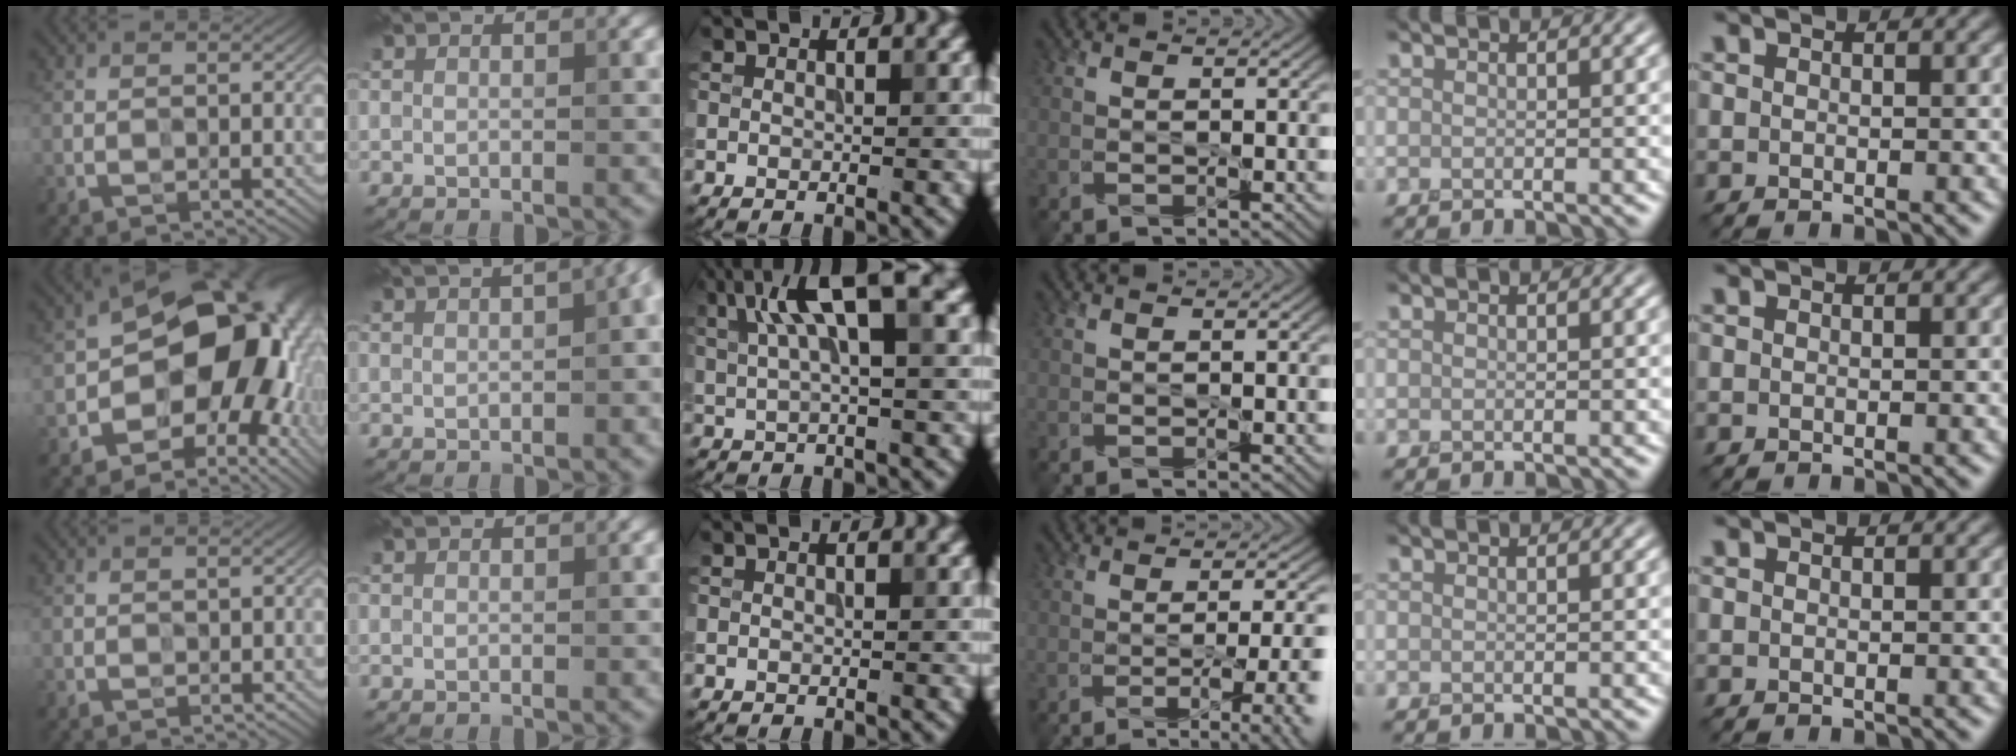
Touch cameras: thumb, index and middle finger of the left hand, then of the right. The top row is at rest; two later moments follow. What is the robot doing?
{"motion": "peel", "object": "velcro strap"}